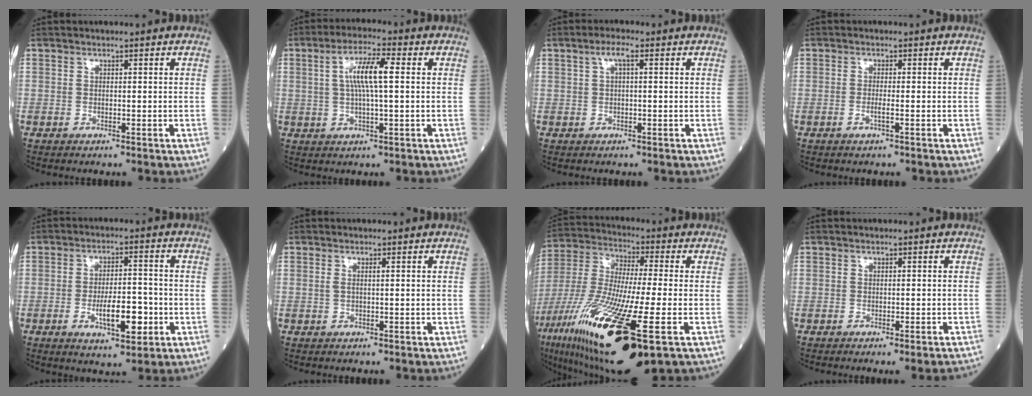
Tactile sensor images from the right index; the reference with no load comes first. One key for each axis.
{"total": 7.0, "fx": 1.3, "fy": 0.8, "fz": 6.9, "tx": -0.134, "ty": 0.008, "tz": 0.022}
{"total": 2.4, "fx": 0.9, "fy": 0.5, "fz": 2.2, "tx": -0.045, "ty": 0.011, "tz": 0.017}
{"total": 1.3, "fx": -0.6, "fy": -0.4, "fz": 1.1, "tx": -0.021, "ty": -0.002, "tz": -0.013}
{"total": 7.6, "fx": -2.5, "fy": 2.2, "fz": 6.9, "tx": -0.116, "ty": -0.001, "tz": -0.037}
{"total": 0.8, "fx": 0.1, "fy": 0.0, "fz": 0.8, "tx": -0.021, "ty": 0.000, "tz": 0.000}
{"total": 27.8, "fx": -11.0, "fy": 5.1, "fz": 25.0, "tx": -0.512, "ty": -0.059, "tz": -0.189}
{"total": 3.6, "fx": -3.2, "fy": -0.5, "fz": 1.7, "tx": -0.016, "ty": -0.004, "tz": -0.041}